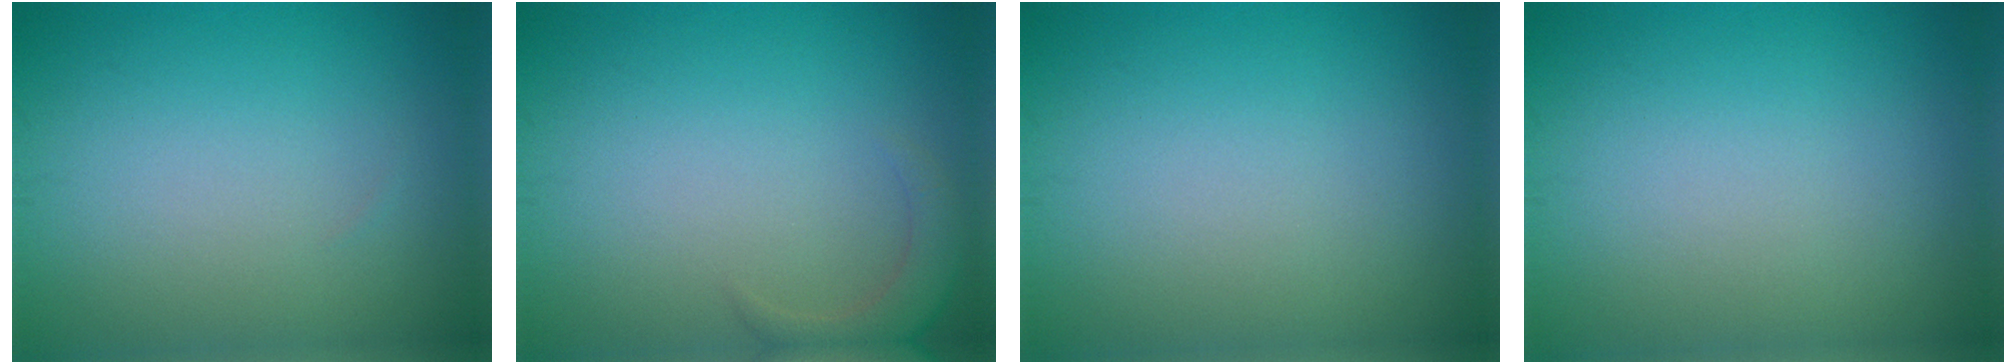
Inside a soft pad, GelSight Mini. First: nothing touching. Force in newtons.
{"total": 2.3, "press": 2.3, "slide": 0.4}
{"total": 0.0}
{"total": 0.0}